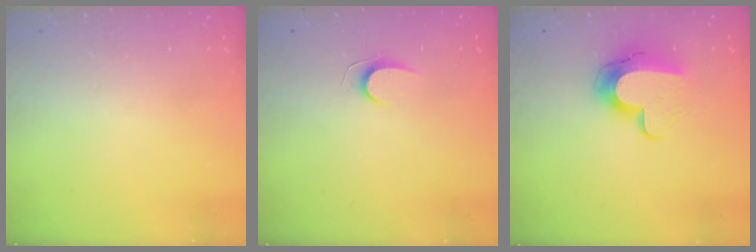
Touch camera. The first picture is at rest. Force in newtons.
{"total": 5.6, "press": 5.6, "slide": 0.5}
{"total": 12.1, "press": 12.0, "slide": 0.9}